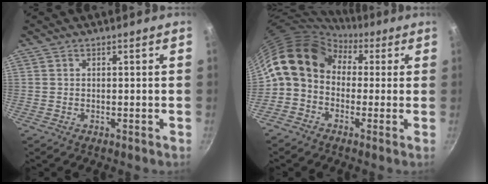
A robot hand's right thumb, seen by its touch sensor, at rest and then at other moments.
{"total": 12.2, "force": [2.3, 9.3, 7.5], "torque": [-0.107, 0.031, 0.016]}